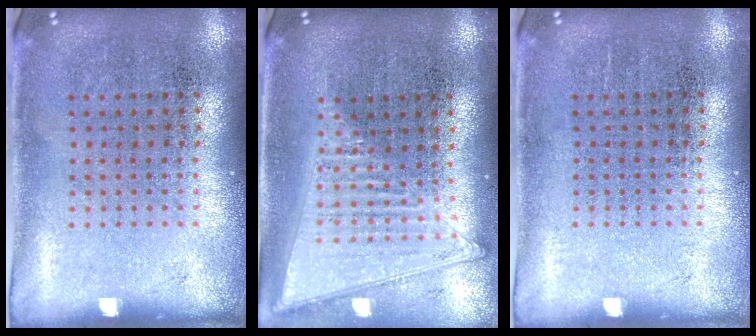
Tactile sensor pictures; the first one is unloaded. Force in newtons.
{"total": 1.7, "press": 1.6, "slide": 0.6}
{"total": 0.0}